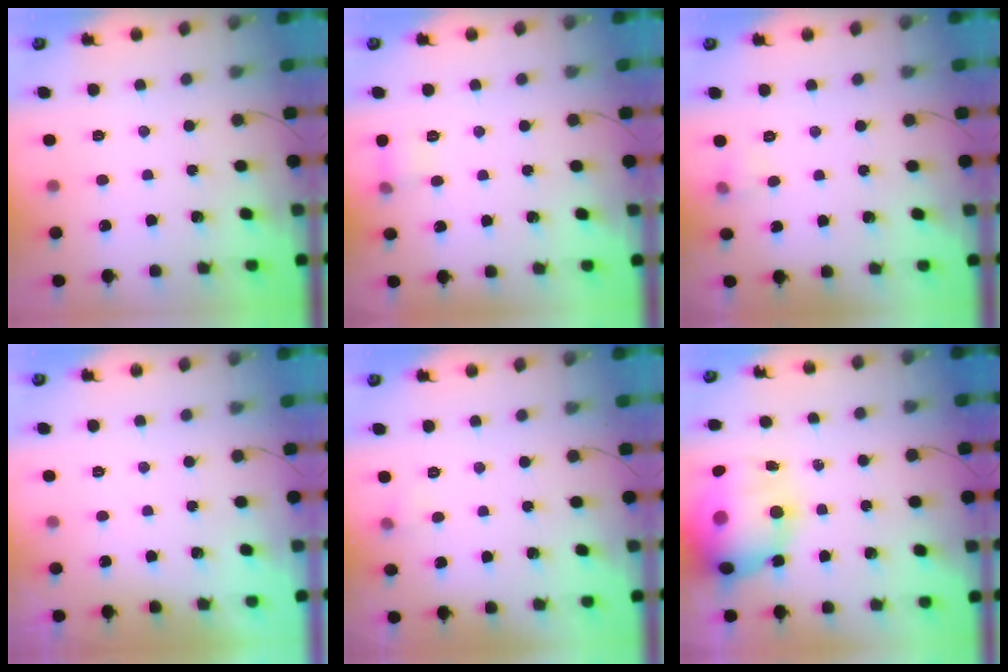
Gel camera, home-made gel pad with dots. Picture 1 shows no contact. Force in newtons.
{"total": 5.7, "press": 5.4, "slide": 1.8}
{"total": 3.7, "press": 3.5, "slide": 1.0}
{"total": 0.0}
{"total": 3.2, "press": 3.0, "slide": 1.1}
{"total": 18.4, "press": 17.9, "slide": 4.2}